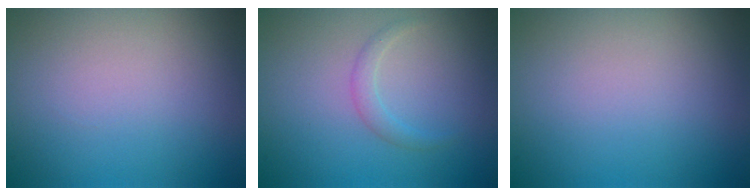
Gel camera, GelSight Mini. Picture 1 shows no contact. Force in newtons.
{"total": 1.2, "press": 1.2, "slide": 0.1}
{"total": 0.0}